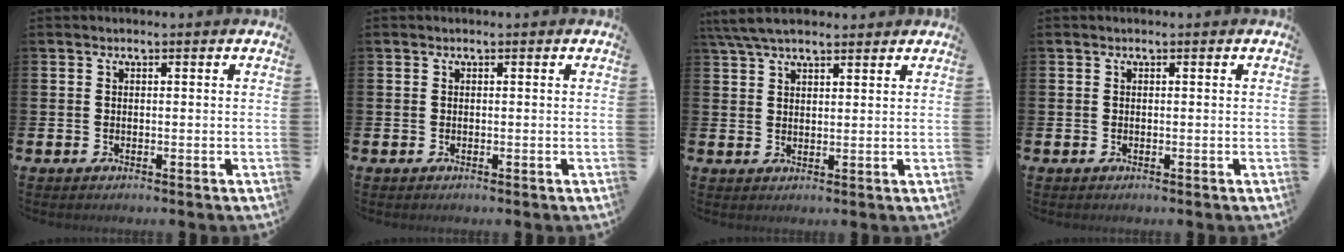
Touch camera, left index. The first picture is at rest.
{"total": 0.0}
{"total": 5.1, "force": [4.5, 1.4, 2.1], "torque": [-0.047, -0.009, 0.083]}
{"total": 0.0}